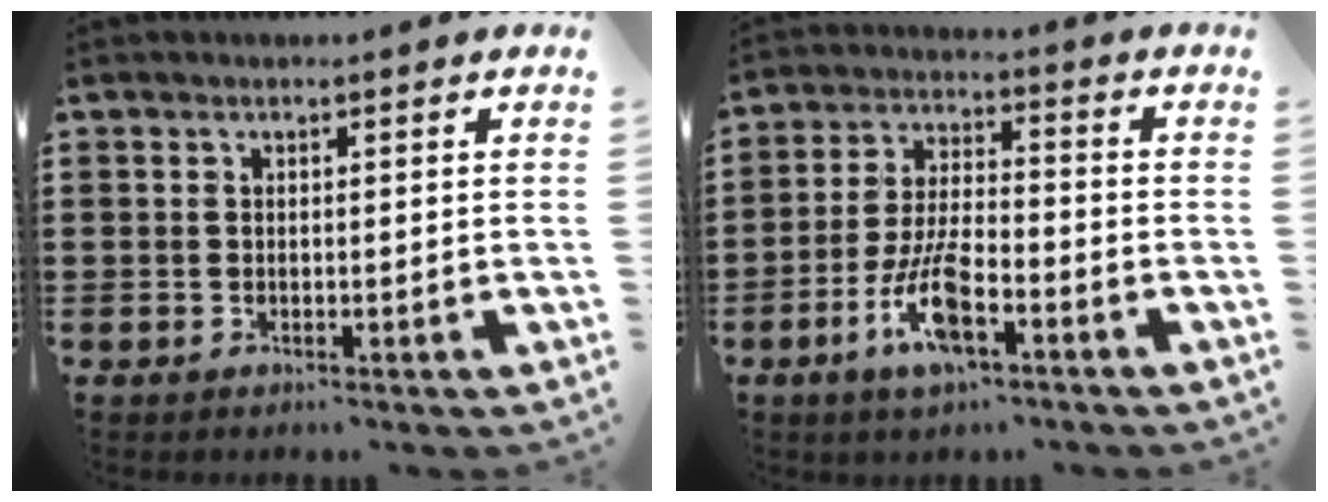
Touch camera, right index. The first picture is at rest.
{"total": 9.2, "force": [-4.5, 3.0, 7.5], "torque": [-0.165, -0.003, -0.084]}